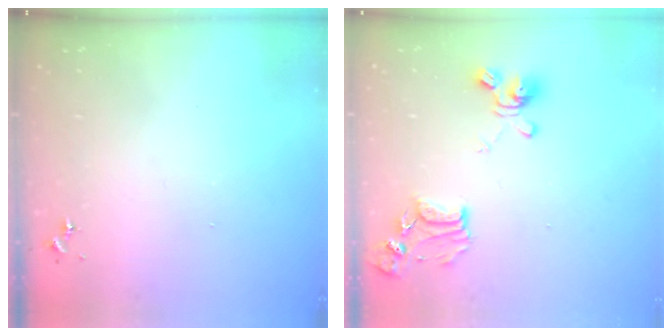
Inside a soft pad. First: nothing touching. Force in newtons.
{"total": 14.6, "press": 14.6, "slide": 1.4}